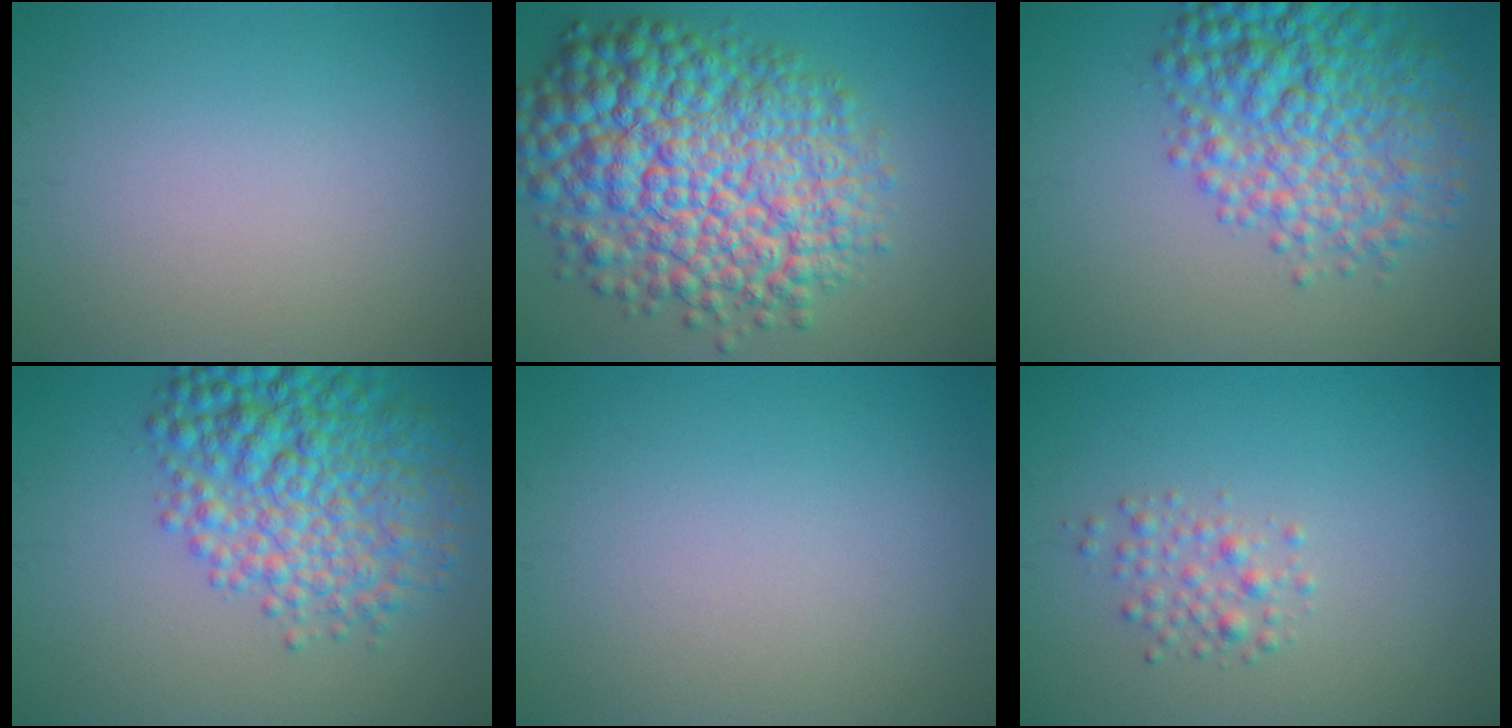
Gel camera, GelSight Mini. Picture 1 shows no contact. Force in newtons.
{"total": 13.0, "press": 13.0, "slide": 0.3}
{"total": 8.1, "press": 8.1, "slide": 0.2}
{"total": 8.1, "press": 8.1, "slide": 0.2}
{"total": 0.0}
{"total": 1.8, "press": 1.8, "slide": 0.1}